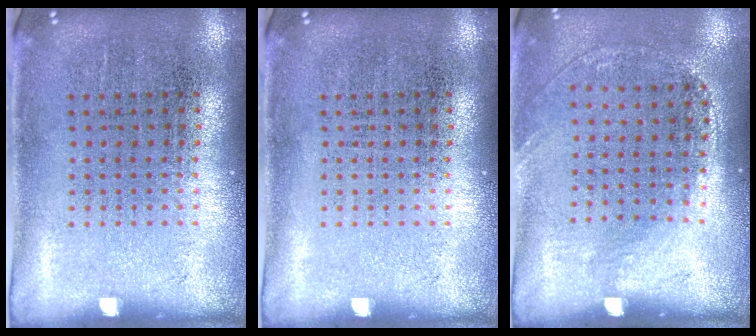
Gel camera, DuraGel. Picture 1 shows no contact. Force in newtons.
{"total": 0.0}
{"total": 1.4, "press": 1.0, "slide": 1.0}